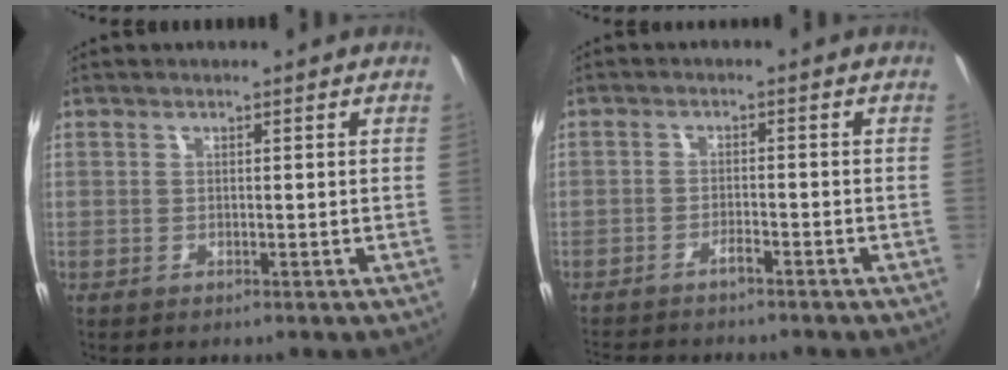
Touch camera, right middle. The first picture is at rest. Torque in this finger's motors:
{"motor_torque": [1.07, -1.07, 0.08, 0.04]}